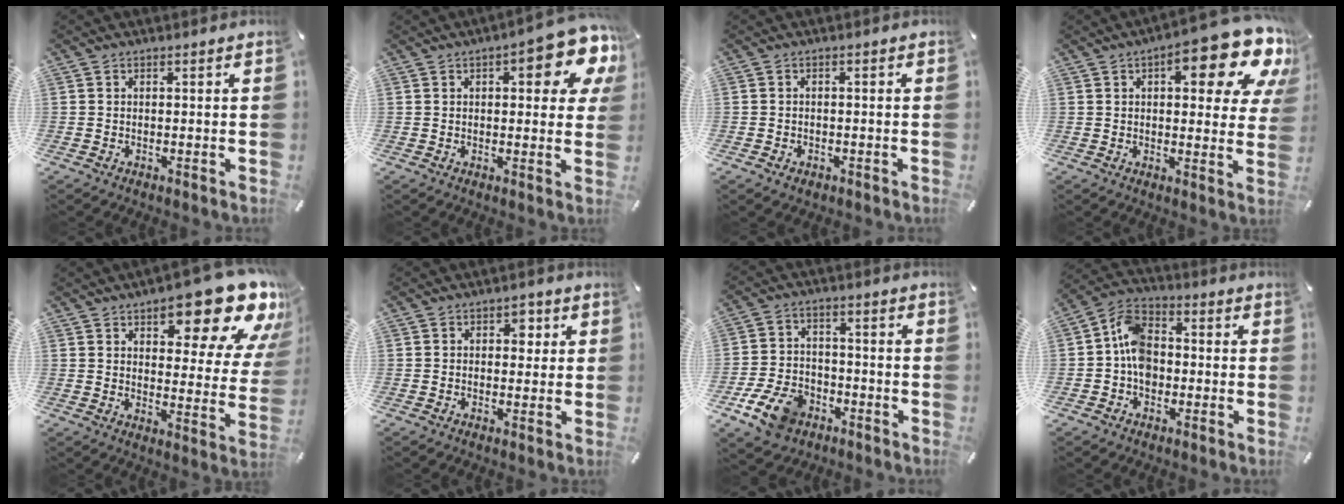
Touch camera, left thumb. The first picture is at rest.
{"total": 12.9, "force": [5.7, 4.9, 10.5], "torque": [-0.127, -0.033, 0.092]}
{"total": 1.4, "force": [-0.7, 1.1, 0.5], "torque": [-0.009, 0.004, -0.016]}
{"total": 17.3, "force": [8.4, 6.6, 13.5], "torque": [-0.166, -0.048, 0.131]}
{"total": 18.7, "force": [12.3, 7.8, 11.7], "torque": [-0.137, -0.092, 0.198]}
{"total": 2.9, "force": [0.8, 2.1, 1.9], "torque": [-0.008, -0.004, 0.003]}
{"total": 11.1, "force": [-5.8, 7.6, 5.6], "torque": [-0.104, 0.040, -0.103]}
{"total": 8.6, "force": [-1.6, 6.5, 5.4], "torque": [-0.115, 0.025, -0.027]}